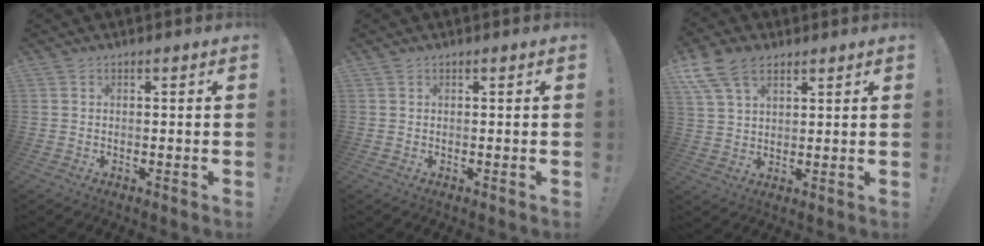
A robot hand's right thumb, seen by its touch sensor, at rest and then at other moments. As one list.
[{"total": 0.0}, {"total": 11.2, "force": [6.6, 6.7, 6.1], "torque": [-0.119, -0.019, 0.130]}]